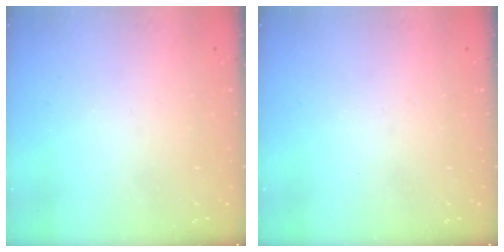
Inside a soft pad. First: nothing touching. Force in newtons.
{"total": 0.0}